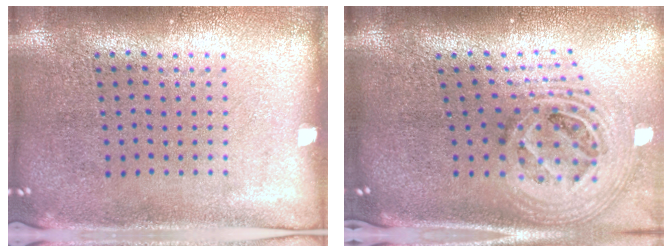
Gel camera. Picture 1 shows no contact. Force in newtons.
{"total": 2.6, "press": 1.8, "slide": 1.9}